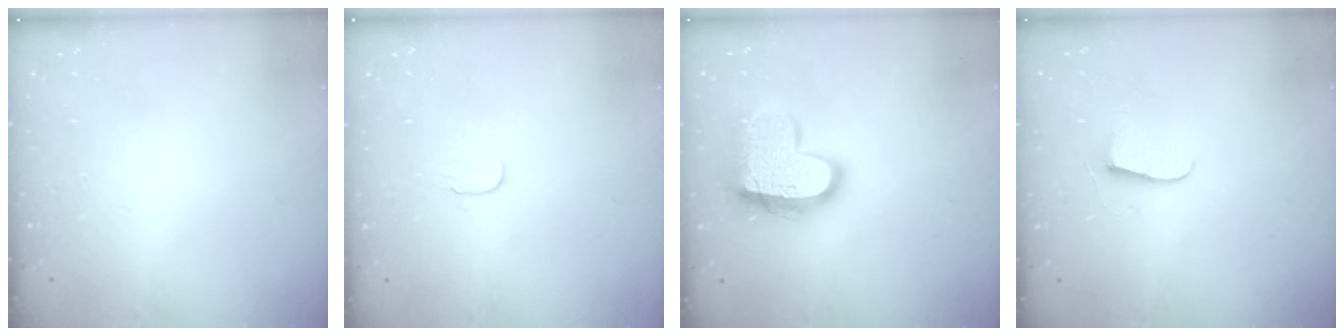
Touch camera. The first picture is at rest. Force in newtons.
{"total": 4.0, "press": 3.9, "slide": 0.5}
{"total": 17.6, "press": 17.5, "slide": 1.3}
{"total": 6.2, "press": 6.2, "slide": 0.5}